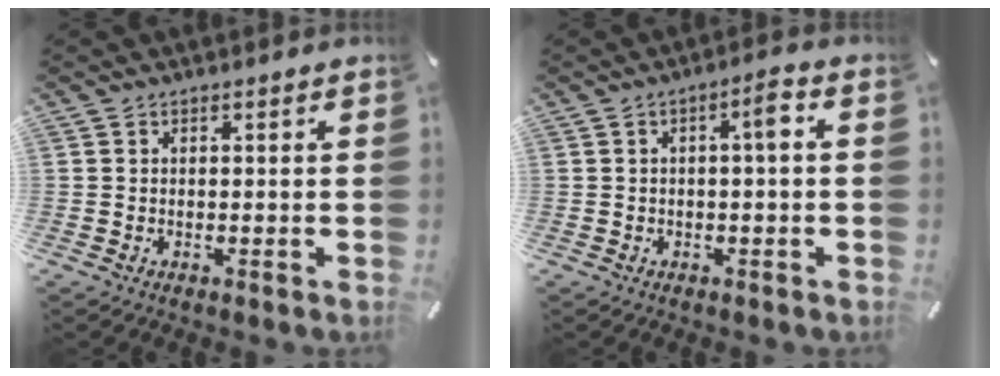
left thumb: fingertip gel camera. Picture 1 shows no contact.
{"total": 4.1, "force": [0.3, 0.7, 4.0], "torque": [-0.068, 0.007, -0.002]}